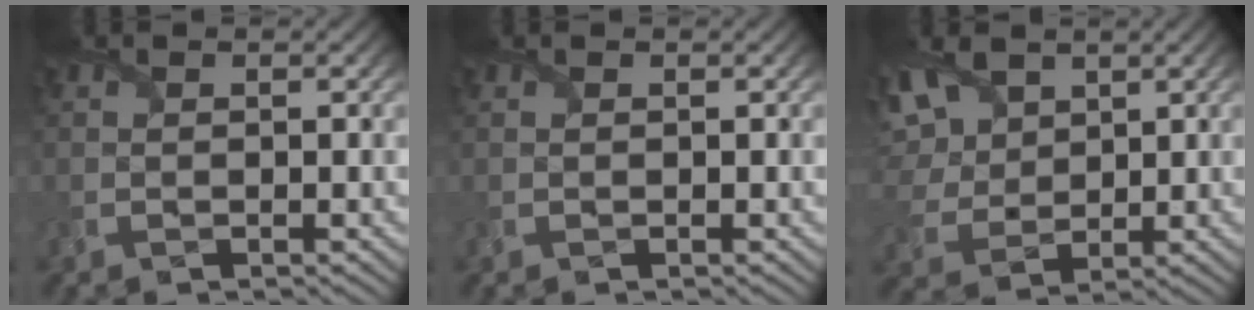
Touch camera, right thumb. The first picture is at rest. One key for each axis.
{"total": 0.0}
{"total": 9.1, "fx": 3.9, "fy": 5.9, "fz": 5.8, "tx": -0.172, "ty": 0.015, "tz": 0.071}